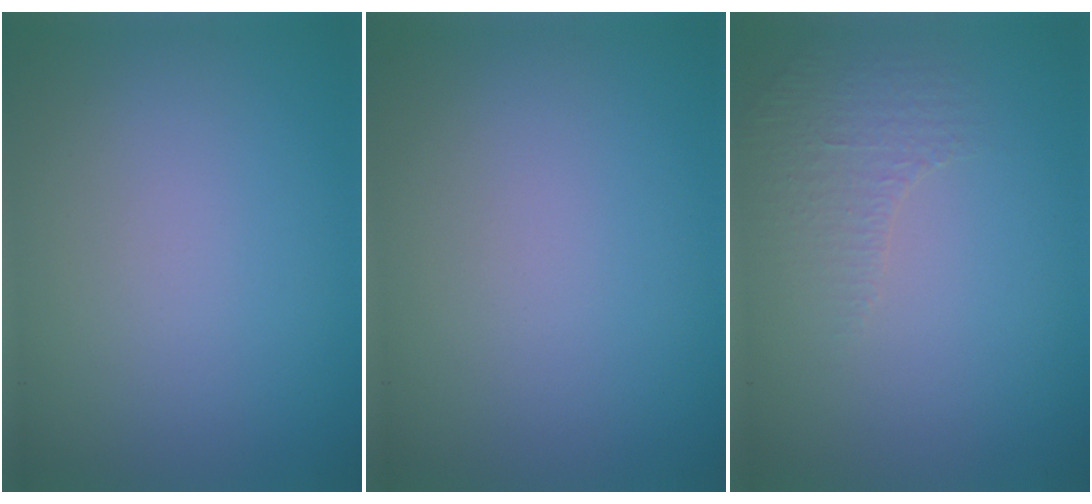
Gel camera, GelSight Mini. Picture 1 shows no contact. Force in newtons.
{"total": 0.0}
{"total": 1.1, "press": 0.7, "slide": 0.8}